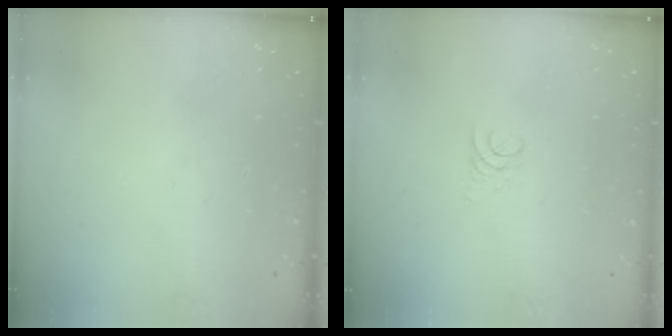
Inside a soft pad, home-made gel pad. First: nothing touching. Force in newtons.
{"total": 1.0, "press": 1.0, "slide": 0.1}